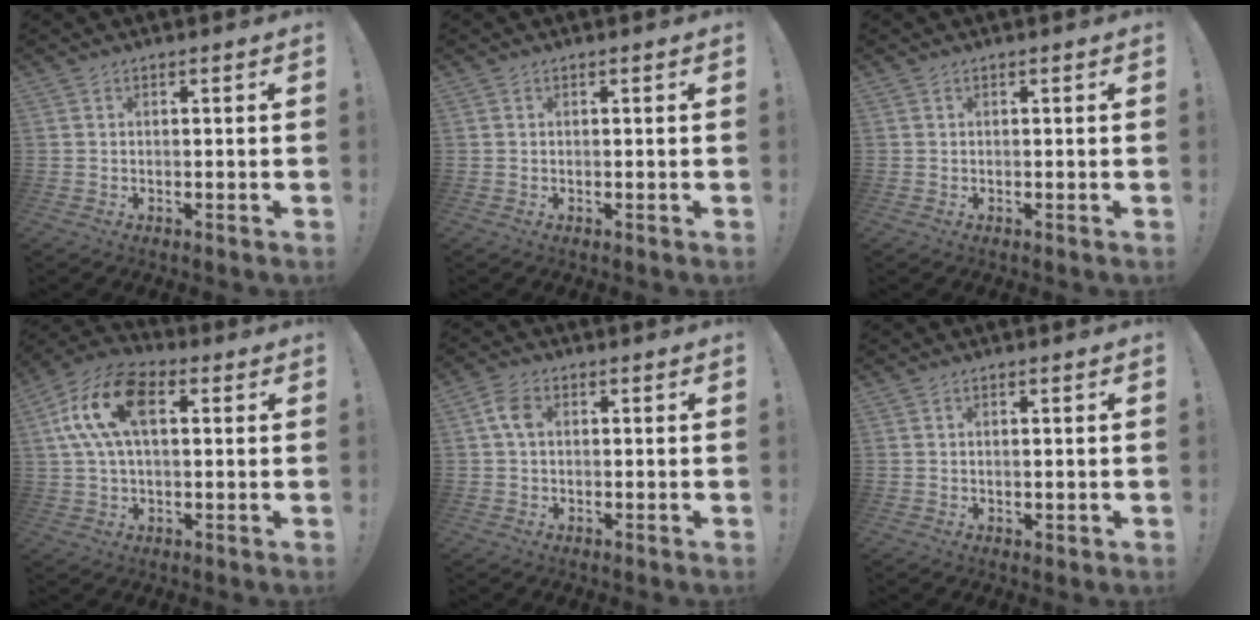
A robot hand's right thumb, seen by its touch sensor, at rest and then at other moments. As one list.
[{"total": 0.0}, {"total": 0.0}, {"total": 16.3, "force": [4.5, 9.2, 12.7], "torque": [-0.242, 0.003, 0.080]}, {"total": 5.4, "force": [0.8, 3.9, 3.7], "torque": [-0.069, 0.010, 0.015]}, {"total": 0.7, "force": [0.5, 0.3, 0.3], "torque": [0.009, -0.006, 0.007]}]